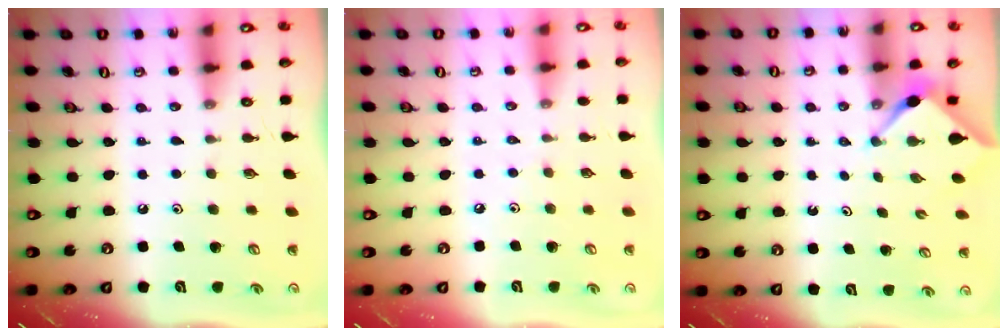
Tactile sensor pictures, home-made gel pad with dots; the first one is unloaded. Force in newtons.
{"total": 1.5, "press": 1.5, "slide": 0.4}
{"total": 3.0, "press": 2.9, "slide": 0.4}